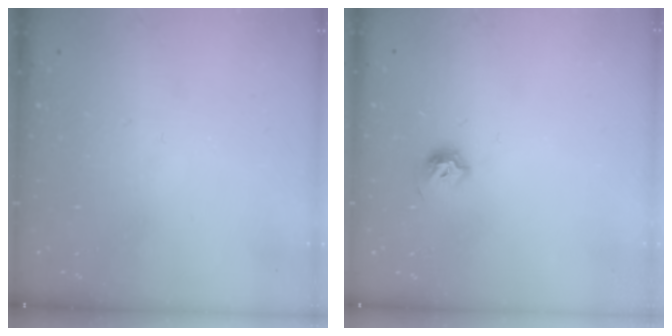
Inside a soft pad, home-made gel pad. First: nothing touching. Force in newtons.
{"total": 5.7, "press": 5.6, "slide": 1.0}